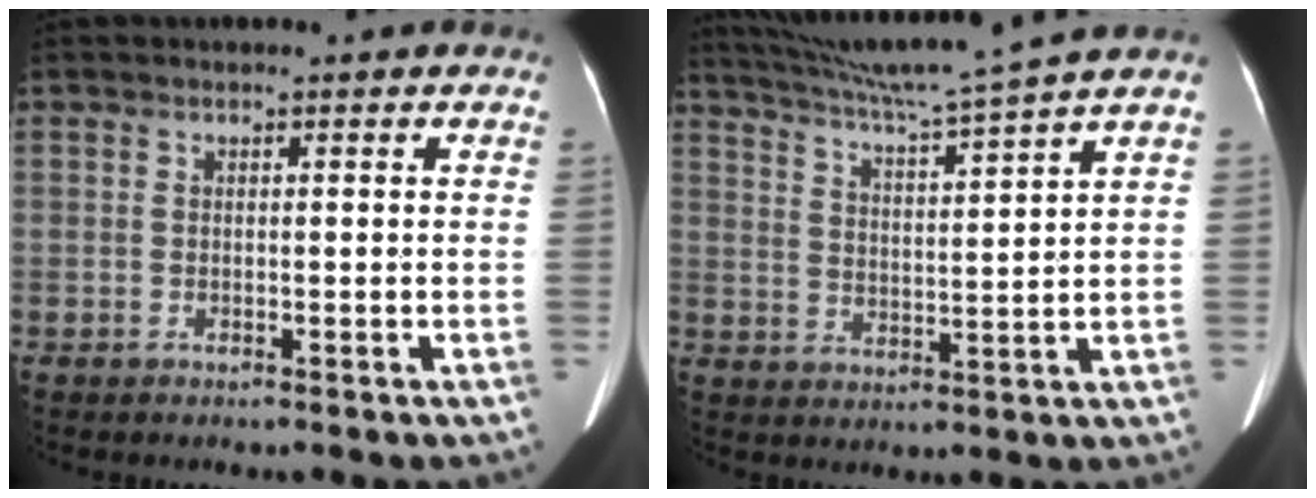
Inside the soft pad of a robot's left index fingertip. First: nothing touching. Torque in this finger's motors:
{"motor_torque": [0.40, -1.10, 0.00, 0.05]}